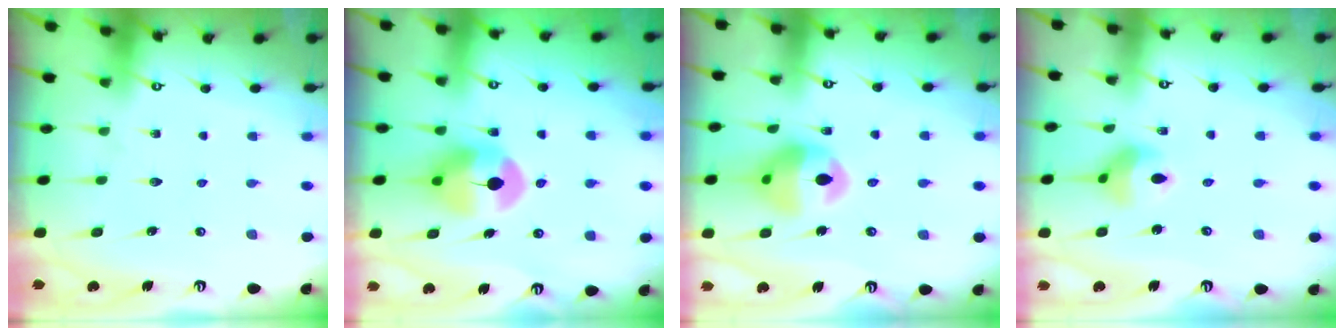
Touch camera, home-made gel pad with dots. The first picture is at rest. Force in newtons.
{"total": 8.5, "press": 8.5, "slide": 1.0}
{"total": 12.8, "press": 12.7, "slide": 1.5}
{"total": 7.2, "press": 7.2, "slide": 0.2}